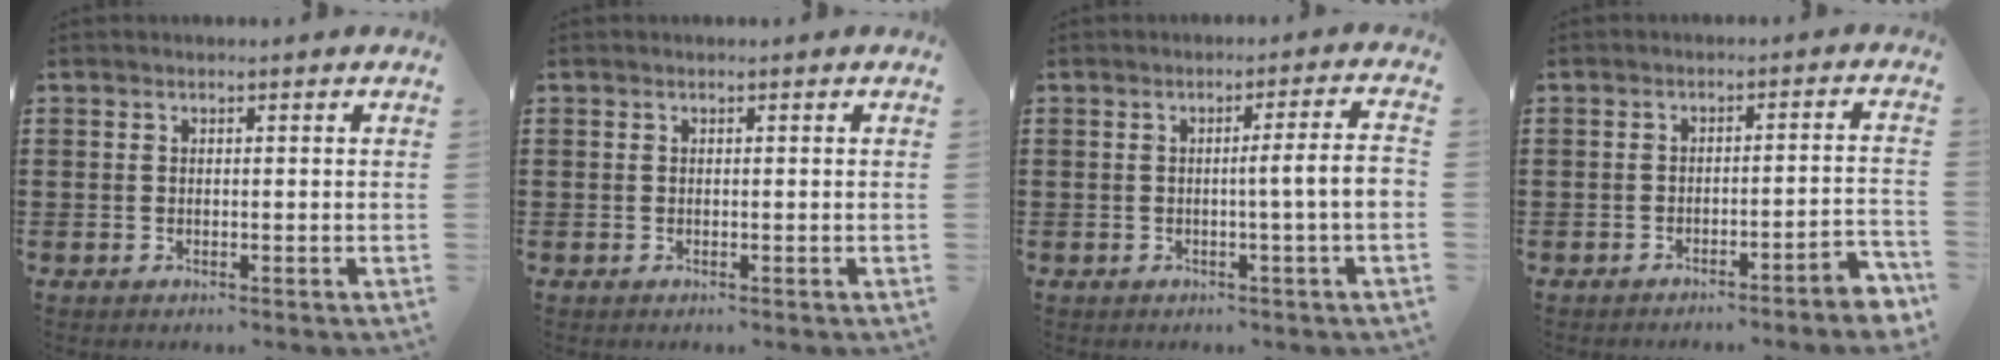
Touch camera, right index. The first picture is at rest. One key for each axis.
{"total": 0.0}
{"total": 5.2, "fx": -0.5, "fy": -0.4, "fz": 5.2, "tx": -0.091, "ty": -0.008, "tz": -0.011}
{"total": 3.0, "fx": -2.7, "fy": -0.3, "fz": 1.3, "tx": -0.023, "ty": -0.004, "tz": -0.057}